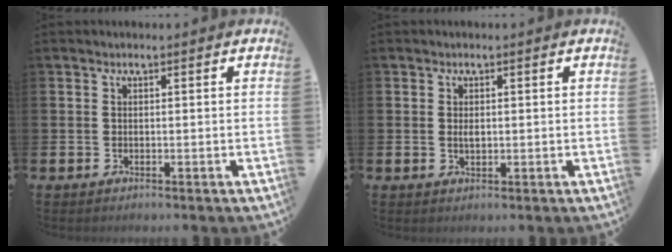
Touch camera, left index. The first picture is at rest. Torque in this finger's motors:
{"motor_torque": [0.36, 0.01, -0.01, 0.04]}